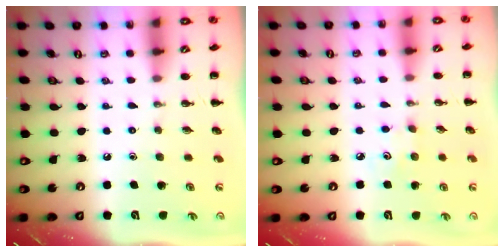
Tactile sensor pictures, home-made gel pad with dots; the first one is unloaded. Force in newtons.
{"total": 3.7, "press": 3.6, "slide": 0.9}